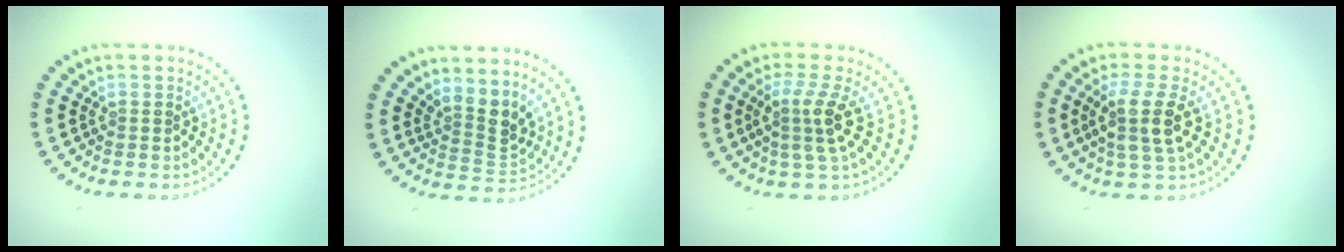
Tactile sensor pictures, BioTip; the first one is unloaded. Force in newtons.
{"total": 3.0, "press": 2.1, "slide": 2.2}
{"total": 3.1, "press": 2.3, "slide": 2.1}
{"total": 3.2, "press": 2.8, "slide": 1.7}